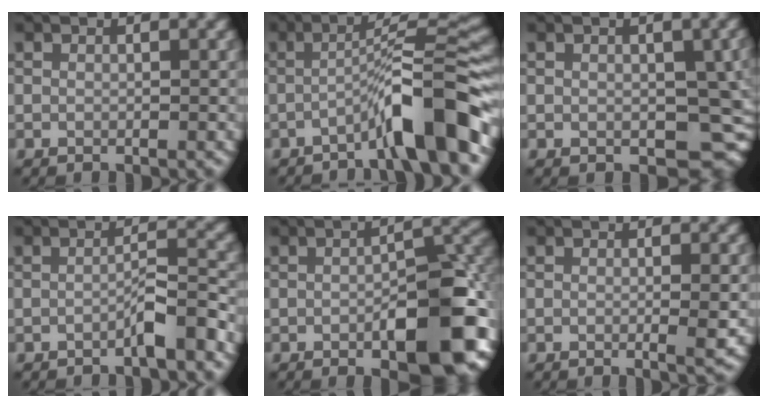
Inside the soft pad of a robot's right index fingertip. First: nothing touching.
{"total": 7.9, "force": [-3.9, 0.9, 6.9], "torque": [-0.100, 0.025, -0.071]}
{"total": 5.0, "force": [-0.4, 2.9, 4.0], "torque": [-0.052, -0.008, -0.002]}
{"total": 2.7, "force": [-1.6, 0.2, 2.1], "torque": [-0.033, 0.016, -0.031]}
{"total": 9.1, "force": [-3.4, 3.4, 7.7], "torque": [-0.094, 0.011, -0.053]}
{"total": 2.2, "force": [-0.2, 0.4, 2.1], "torque": [-0.029, -0.005, -0.006]}